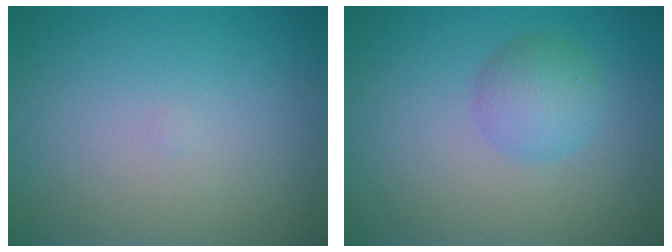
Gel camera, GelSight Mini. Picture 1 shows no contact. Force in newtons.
{"total": 2.7, "press": 2.7, "slide": 0.1}